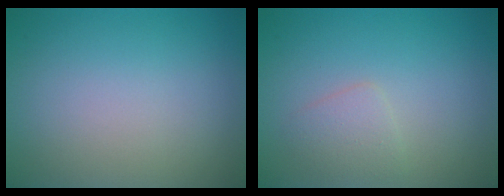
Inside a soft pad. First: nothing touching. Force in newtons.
{"total": 1.6, "press": 1.6, "slide": 0.1}